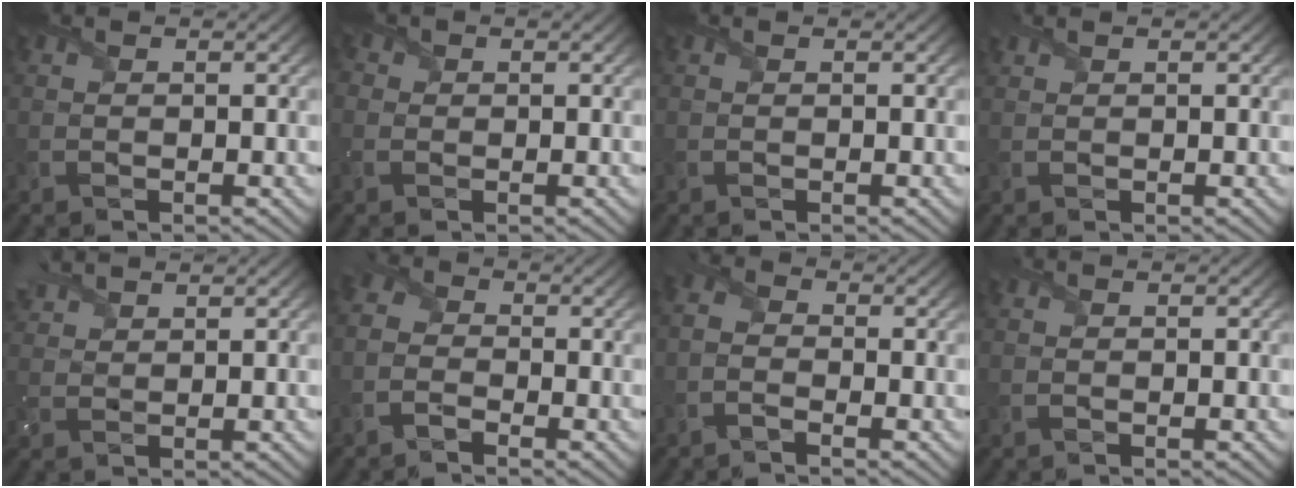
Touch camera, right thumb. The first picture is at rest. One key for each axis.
{"total": 1.7, "fx": 0.2, "fy": 1.7, "fz": 0.4, "tx": -0.019, "ty": 0.001, "tz": 0.000}
{"total": 0.0}
{"total": 0.9, "fx": 0.9, "fy": 0.2, "fz": 0.1, "tx": -0.003, "ty": 0.006, "tz": 0.023}
{"total": 4.1, "fx": 3.5, "fy": 1.4, "fz": 1.7, "tx": -0.047, "ty": 0.018, "tz": 0.068}
{"total": 3.0, "fx": -2.0, "fy": 1.8, "fz": 1.2, "tx": -0.031, "ty": 0.001, "tz": -0.052}
{"total": 2.3, "fx": -1.6, "fy": 1.2, "fz": 1.2, "tx": -0.030, "ty": 0.000, "tz": -0.040}
{"total": 0.0}